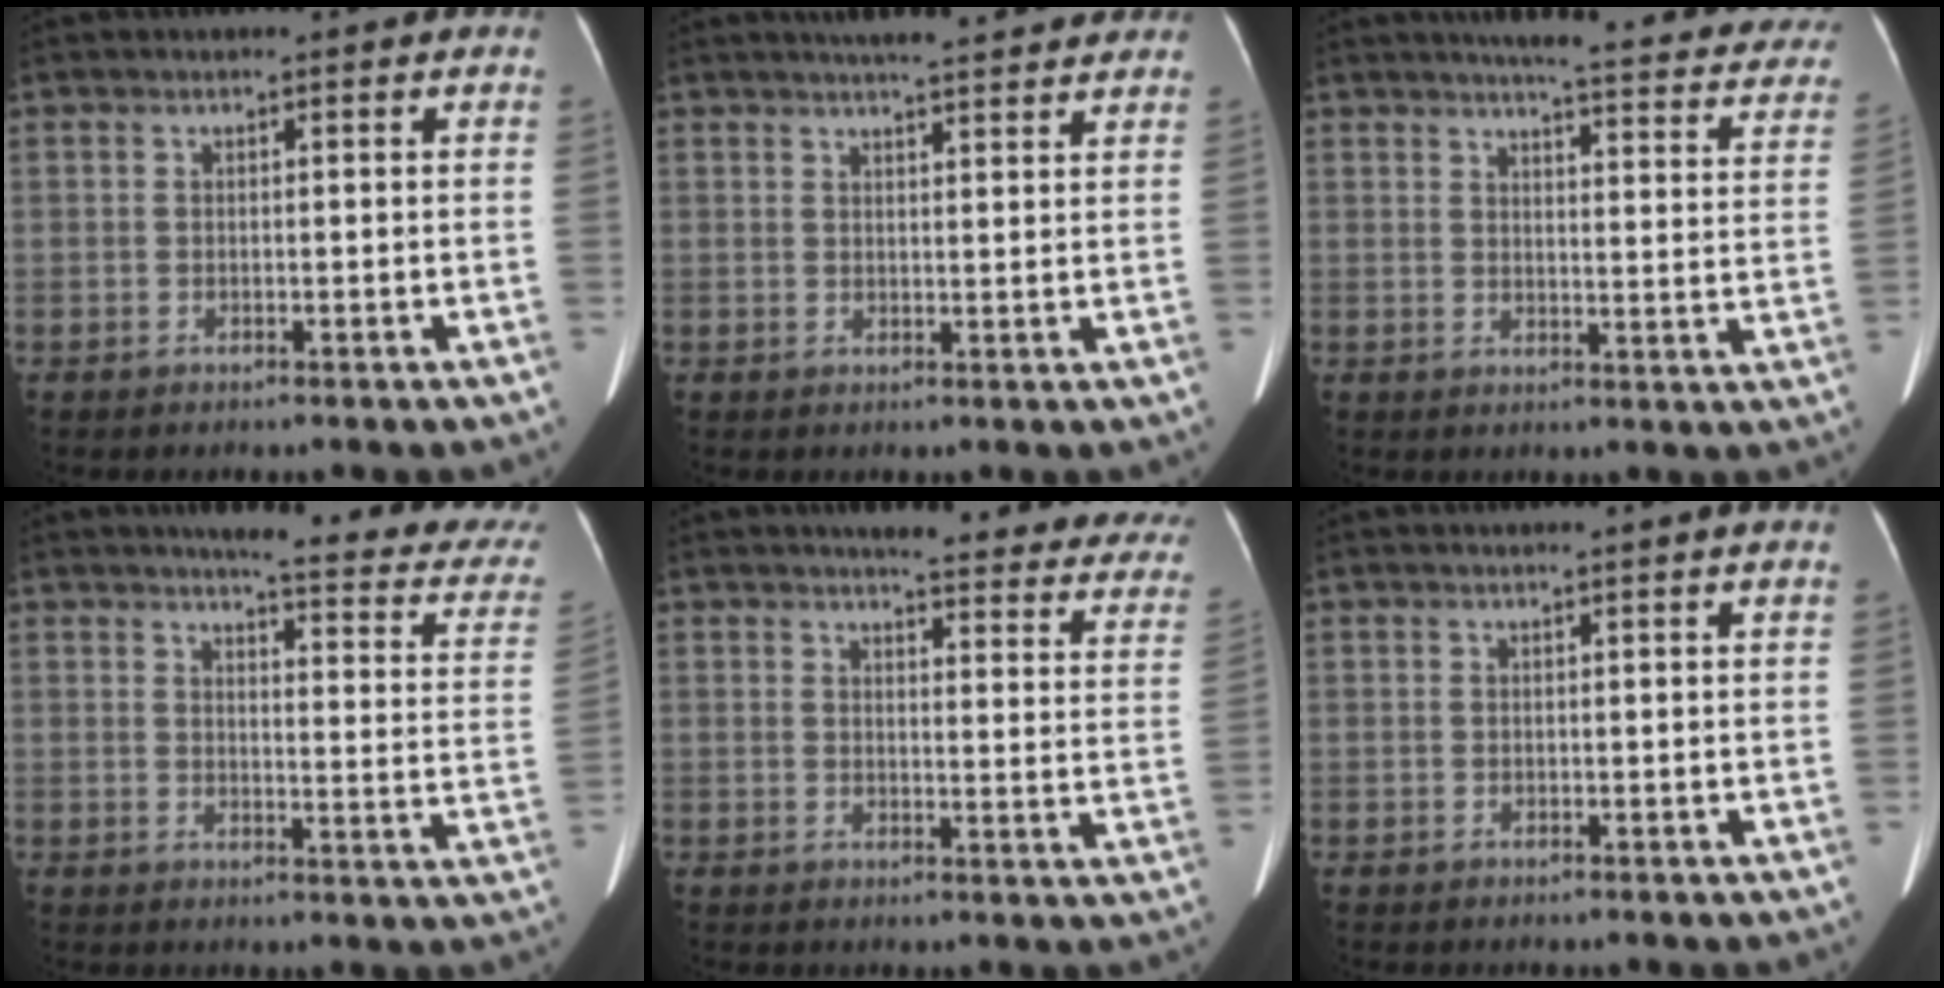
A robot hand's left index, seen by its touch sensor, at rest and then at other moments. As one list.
[{"total": 10.5, "force": [9.4, 1.4, 4.5], "torque": [-0.056, 0.019, 0.109]}, {"total": 22.8, "force": [20.4, 3.2, 9.7], "torque": [-0.108, -0.047, 0.220]}, {"total": 18.4, "force": [16.7, 1.9, 7.6], "torque": [-0.076, -0.067, 0.173]}, {"total": 22.5, "force": [20.7, 3.7, 8.0], "torque": [-0.073, -0.070, 0.215]}, {"total": 1.2, "force": [0.9, -0.4, 0.6], "torque": [-0.014, 0.000, 0.023]}]